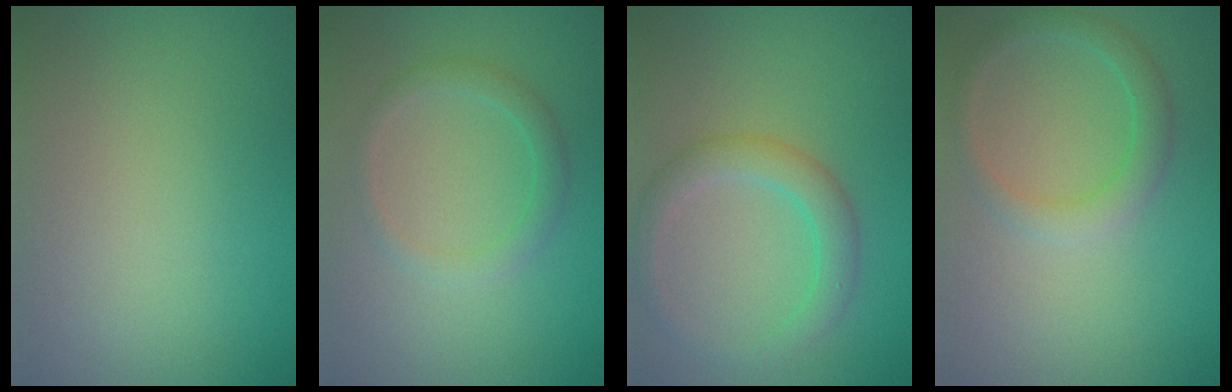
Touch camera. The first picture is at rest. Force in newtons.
{"total": 1.8, "press": 1.8, "slide": 0.0}
{"total": 3.2, "press": 3.2, "slide": 0.2}
{"total": 2.3, "press": 2.3, "slide": 0.2}